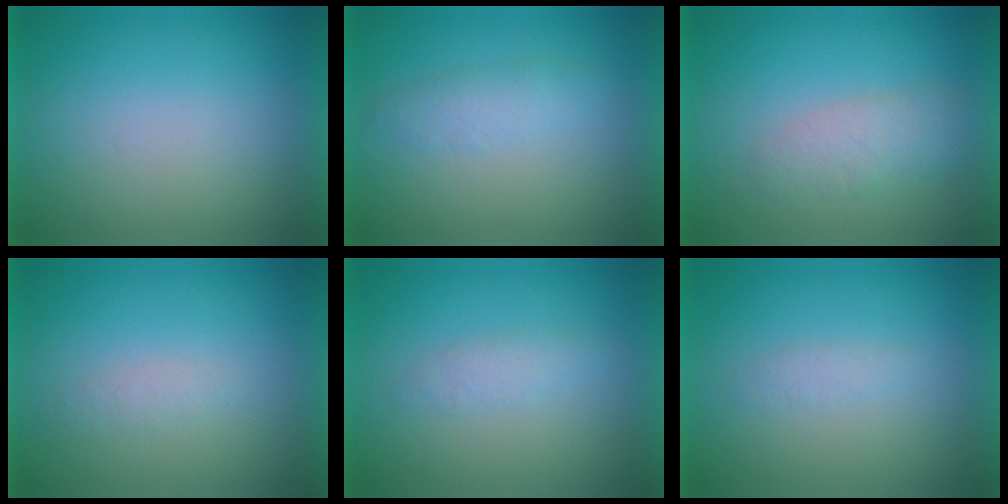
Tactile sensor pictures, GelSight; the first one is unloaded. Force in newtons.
{"total": 2.5}
{"total": 2.9}
{"total": 1.3}
{"total": 1.9}
{"total": 1.3}